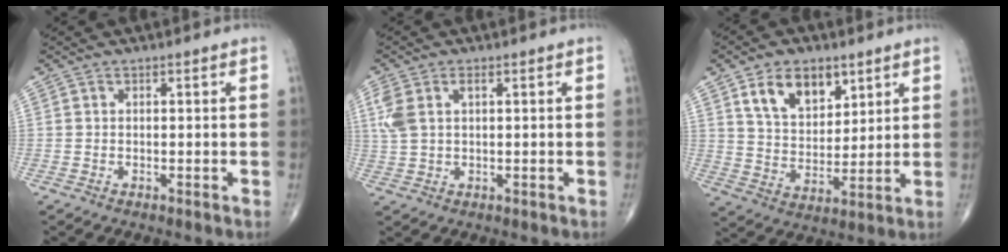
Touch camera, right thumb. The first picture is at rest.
{"total": 5.3, "force": [1.7, 2.7, 4.3], "torque": [-0.117, 0.016, 0.039]}
{"total": 11.7, "force": [6.2, 7.1, 7.0], "torque": [-0.092, -0.034, 0.117]}